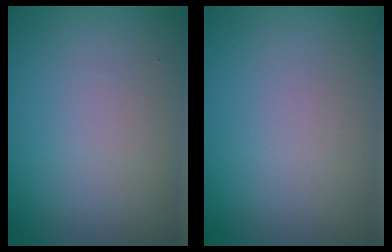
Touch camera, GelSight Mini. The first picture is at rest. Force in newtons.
{"total": 0.0}